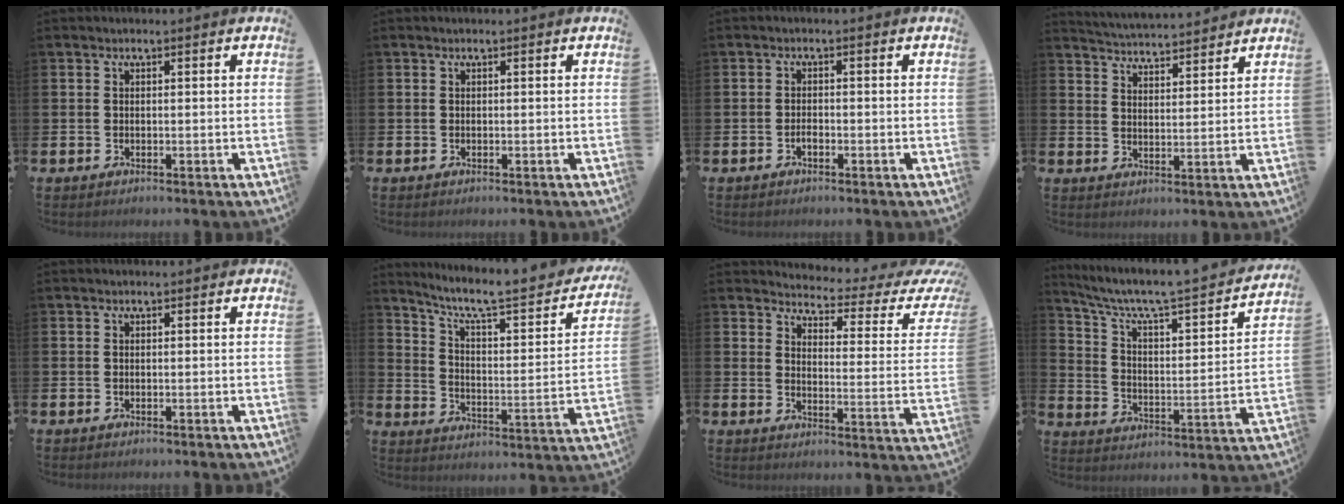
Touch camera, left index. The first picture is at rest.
{"total": 0.0}
{"total": 1.2, "force": [-0.7, 0.5, 0.9], "torque": [-0.016, -0.002, -0.015]}
{"total": 4.6, "force": [4.6, 0.1, -0.2], "torque": [-0.010, -0.036, 0.081]}
{"total": 0.0}
{"total": 7.8, "force": [6.5, 1.5, 4.1], "torque": [-0.100, -0.049, 0.099]}
{"total": 3.1, "force": [2.7, 0.9, 1.2], "torque": [-0.038, -0.030, 0.036]}
{"total": 6.4, "force": [5.4, 0.9, 3.3], "torque": [-0.095, -0.049, 0.083]}